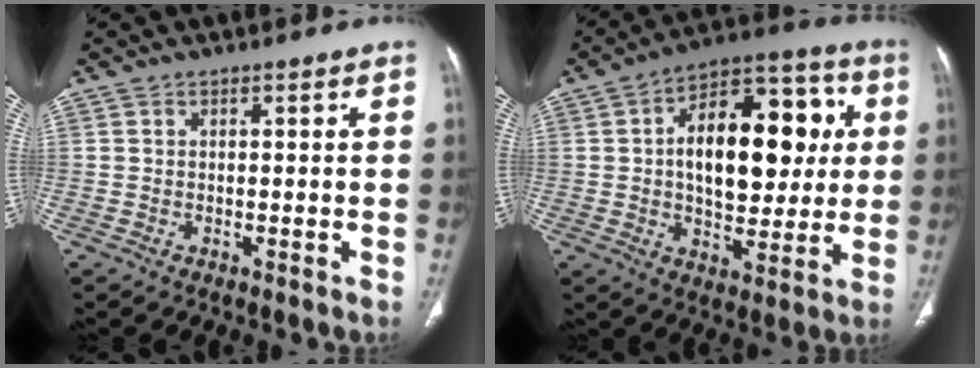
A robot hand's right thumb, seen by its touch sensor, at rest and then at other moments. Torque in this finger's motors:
{"motor_torque": [-0.46, 2.24, 0.53, 0.54, 0.14]}